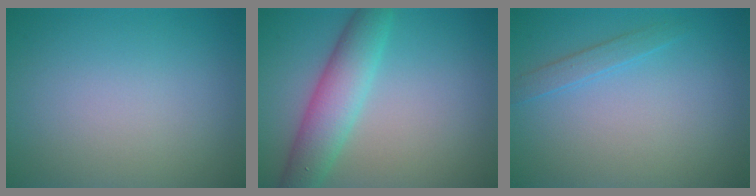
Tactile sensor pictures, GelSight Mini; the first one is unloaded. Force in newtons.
{"total": 5.1, "press": 5.1, "slide": 0.1}
{"total": 1.3, "press": 1.3, "slide": 0.1}